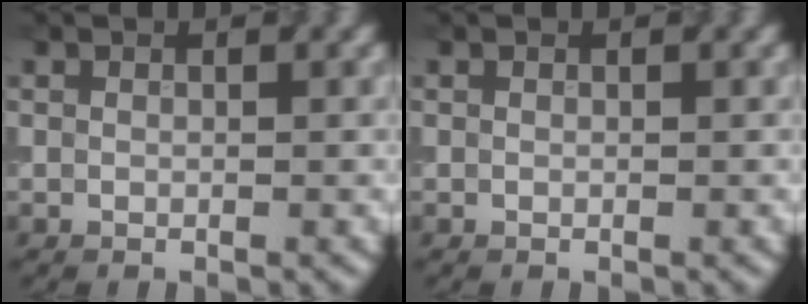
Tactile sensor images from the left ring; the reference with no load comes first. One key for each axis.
{"total": 0.0}